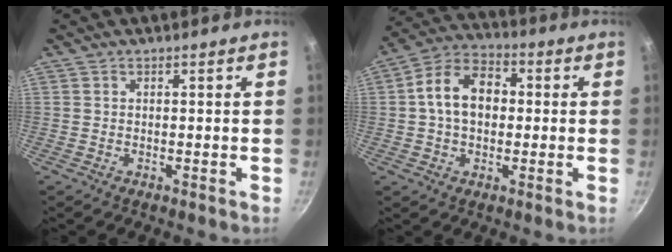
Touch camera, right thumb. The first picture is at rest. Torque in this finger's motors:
{"motor_torque": [0.51, 2.26, 0.75, -0.44, 0.08]}